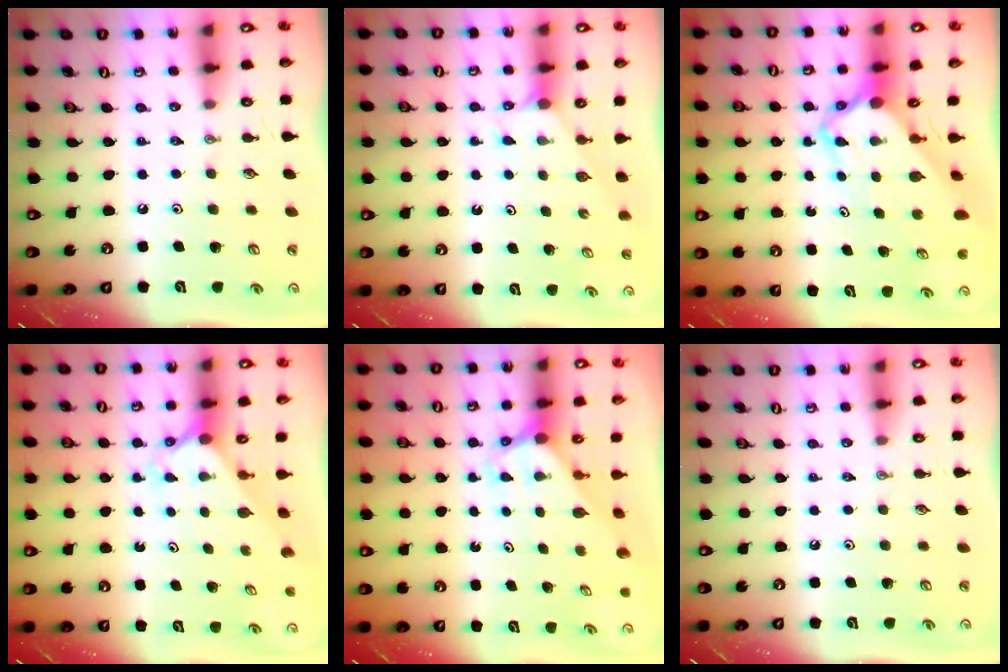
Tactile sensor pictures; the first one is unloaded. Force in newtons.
{"total": 1.2, "press": 1.2, "slide": 0.2}
{"total": 5.3, "press": 5.3, "slide": 0.4}
{"total": 1.8, "press": 1.8, "slide": 0.1}
{"total": 2.8, "press": 2.8, "slide": 0.2}
{"total": 0.0}